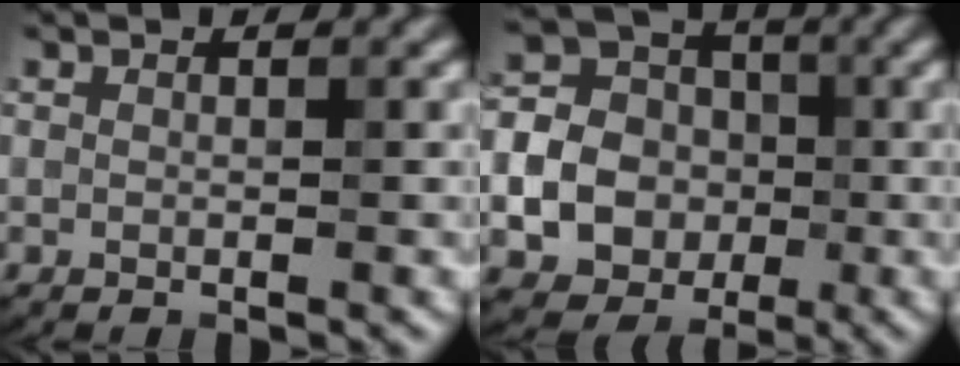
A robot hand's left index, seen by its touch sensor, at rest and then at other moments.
{"total": 14.0, "force": [-2.1, 12.6, 5.7], "torque": [-0.150, 0.006, -0.057]}